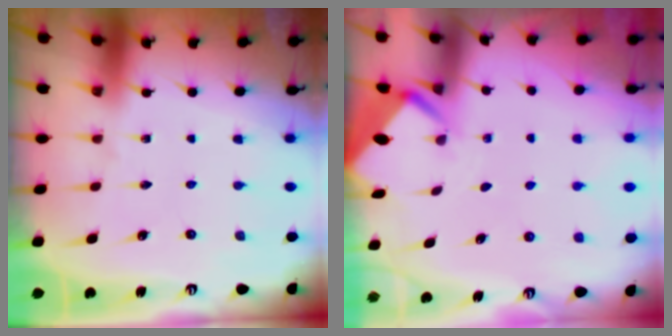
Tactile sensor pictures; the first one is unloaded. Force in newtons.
{"total": 2.5, "press": 2.5, "slide": 0.2}